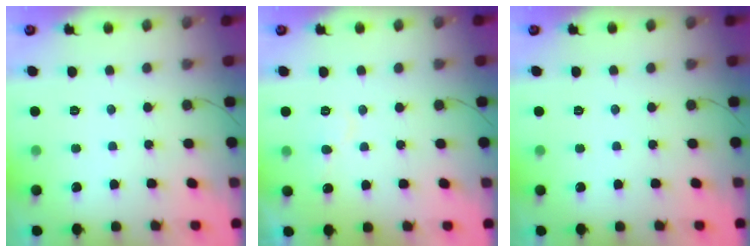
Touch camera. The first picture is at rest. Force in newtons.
{"total": 6.7, "press": 6.7, "slide": 0.5}
{"total": 0.0}